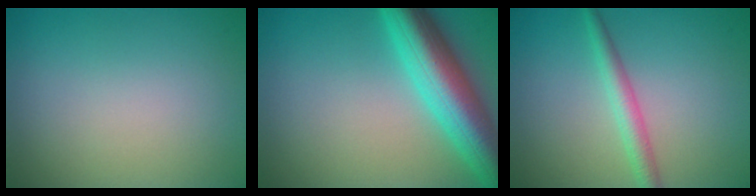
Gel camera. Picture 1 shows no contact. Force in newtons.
{"total": 8.7, "press": 8.7, "slide": 0.3}
{"total": 2.5, "press": 2.5, "slide": 0.0}